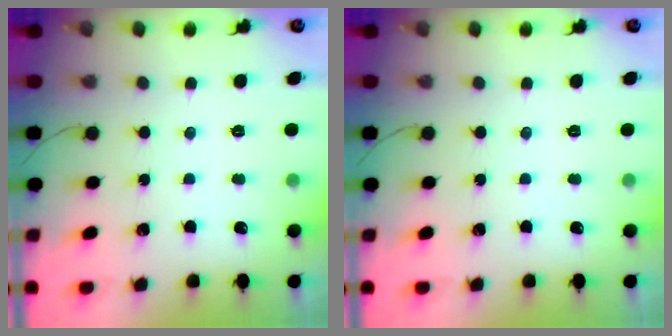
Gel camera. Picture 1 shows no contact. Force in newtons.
{"total": 0.0}